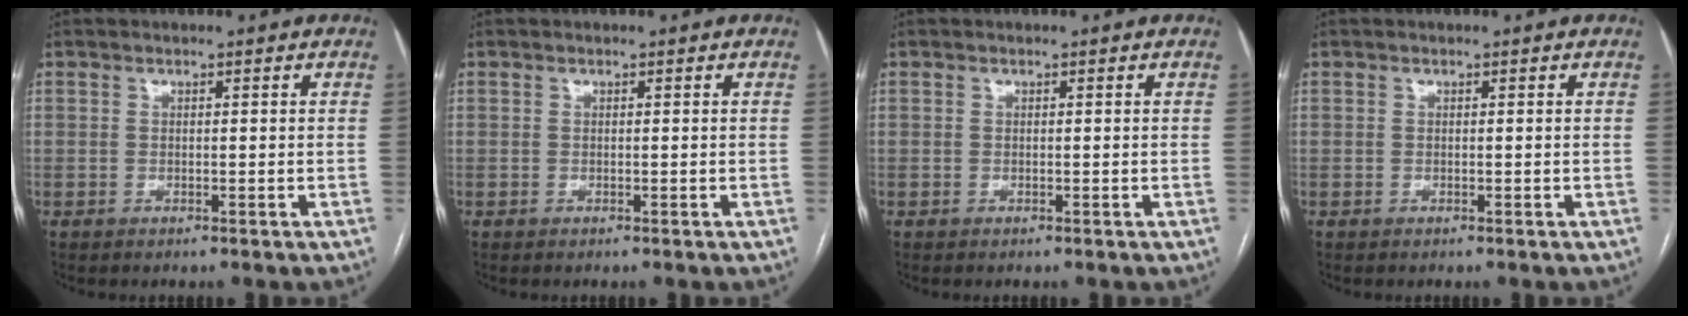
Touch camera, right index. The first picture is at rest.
{"total": 0.0}
{"total": 0.0}
{"total": 0.0}